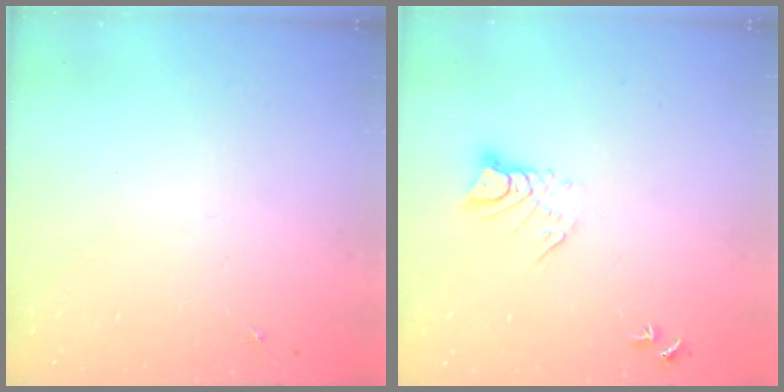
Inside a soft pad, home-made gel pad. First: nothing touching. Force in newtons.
{"total": 6.6, "press": 6.6, "slide": 0.7}